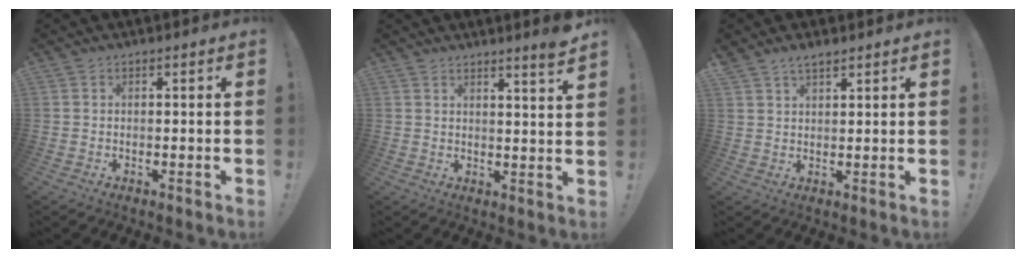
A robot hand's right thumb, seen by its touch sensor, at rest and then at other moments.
{"total": 4.5, "force": [3.7, -0.4, 2.5], "torque": [-0.024, -0.034, 0.058]}
{"total": 3.3, "force": [2.7, 1.3, 1.4], "torque": [-0.016, -0.017, 0.048]}